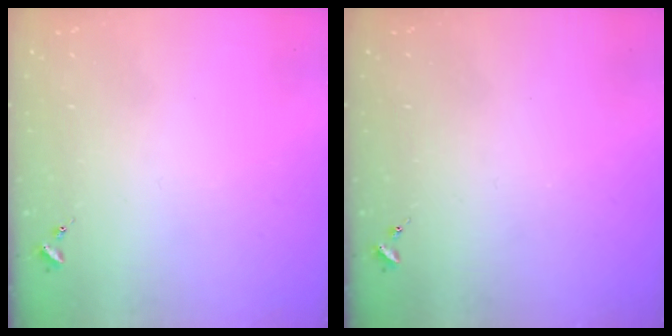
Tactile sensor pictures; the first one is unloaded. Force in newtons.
{"total": 0.0}